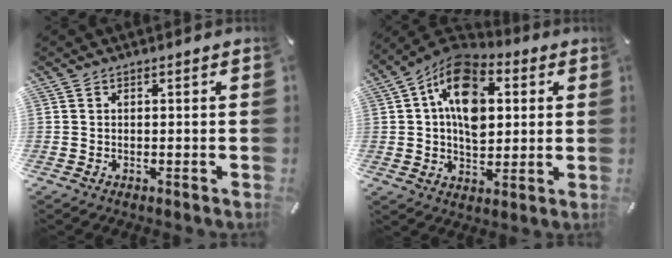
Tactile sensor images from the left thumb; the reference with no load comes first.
{"total": 15.3, "force": [3.9, 10.4, 10.6], "torque": [-0.180, -0.004, 0.069]}